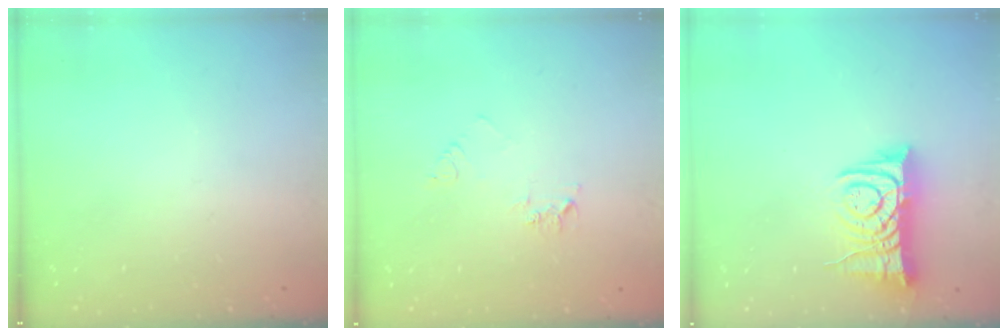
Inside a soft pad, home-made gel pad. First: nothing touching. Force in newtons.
{"total": 5.1, "press": 5.0, "slide": 0.5}
{"total": 10.7, "press": 10.6, "slide": 1.2}